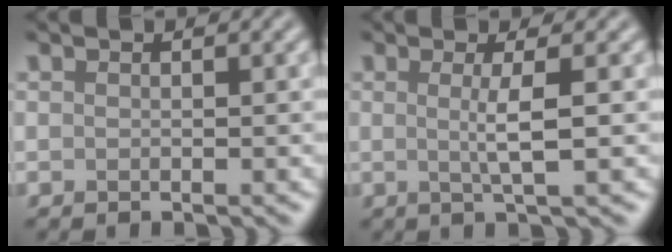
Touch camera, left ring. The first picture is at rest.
{"total": 2.8, "force": [0.1, 0.5, 2.8], "torque": [-0.047, -0.002, -0.006]}